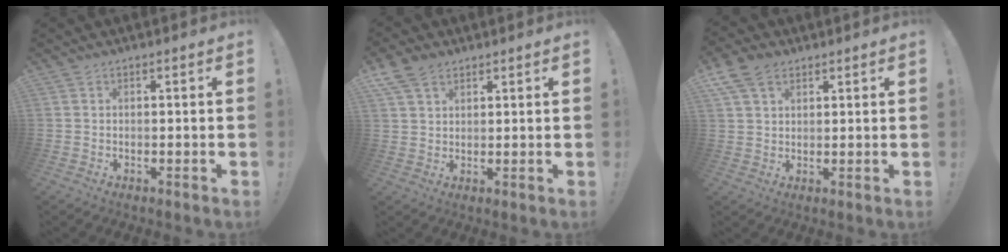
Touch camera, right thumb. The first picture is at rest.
{"total": 7.1, "force": [4.3, 4.5, 3.4], "torque": [-0.058, -0.010, 0.085]}
{"total": 8.0, "force": [4.4, 5.4, 4.1], "torque": [-0.071, -0.006, 0.089]}